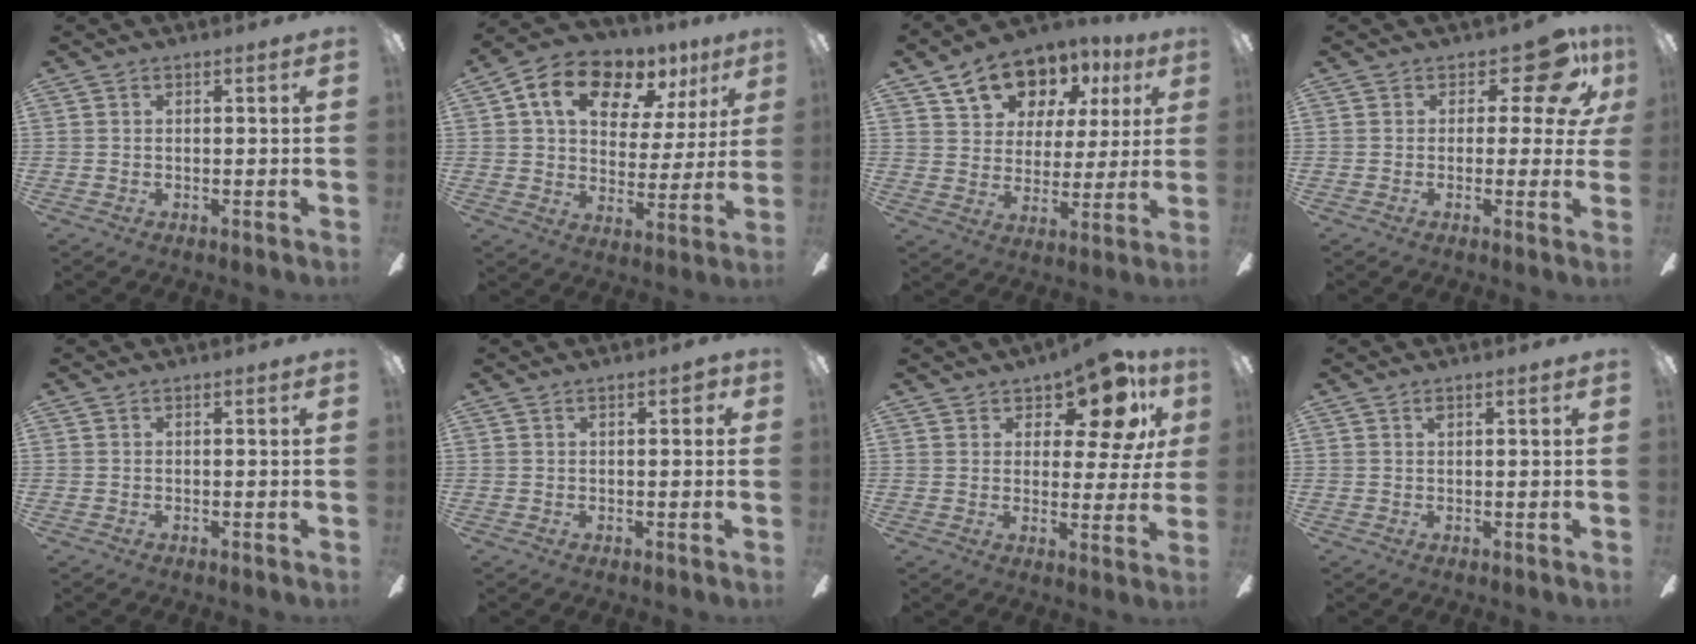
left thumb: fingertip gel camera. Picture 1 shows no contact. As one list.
[{"total": 14.7, "force": [8.7, 8.7, 8.0], "torque": [-0.133, -0.037, 0.153]}, {"total": 14.2, "force": [9.6, 9.2, 5.1], "torque": [-0.095, -0.050, 0.181]}, {"total": 10.5, "force": [6.0, 5.1, 6.9], "torque": [-0.094, -0.036, 0.102]}, {"total": 0.0}, {"total": 2.6, "force": [1.1, 1.2, 2.0], "torque": [-0.027, 0.000, 0.015]}, {"total": 13.4, "force": [8.2, 6.4, 8.6], "torque": [-0.116, -0.046, 0.142]}, {"total": 1.2, "force": [0.7, 0.4, 0.8], "torque": [-0.019, 0.003, 0.013]}]